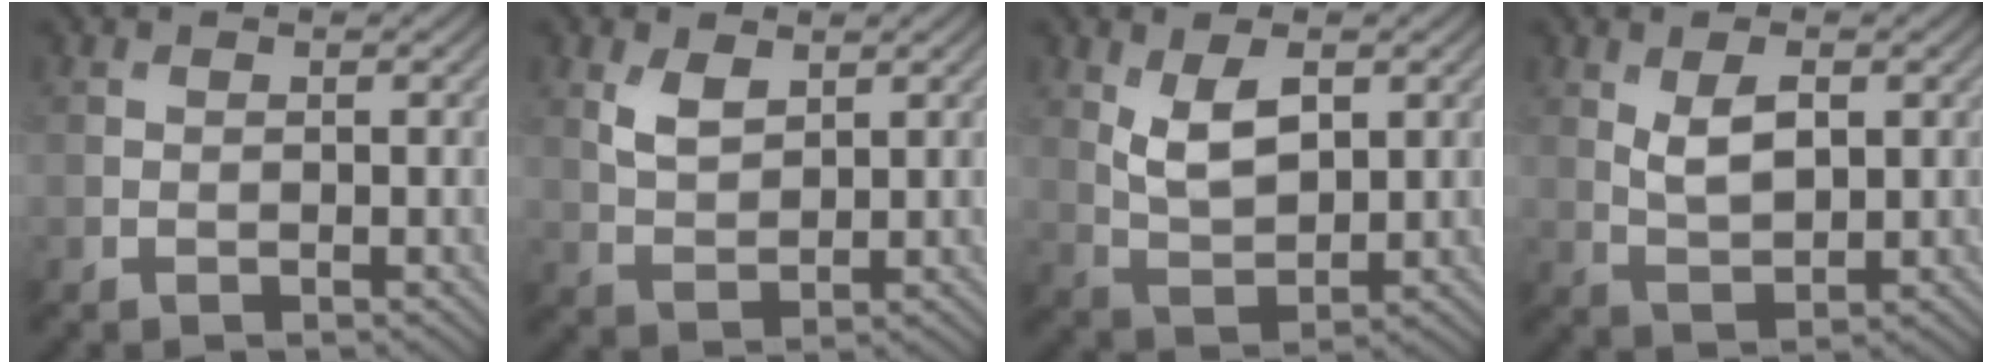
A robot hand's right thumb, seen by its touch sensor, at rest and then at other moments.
{"total": 3.5, "force": [1.8, 1.9, 2.4], "torque": [-0.056, -0.004, 0.039]}
{"total": 6.3, "force": [2.2, 3.2, 5.0], "torque": [-0.104, -0.005, 0.045]}
{"total": 4.6, "force": [1.4, 2.2, 3.8], "torque": [-0.079, -0.003, 0.030]}